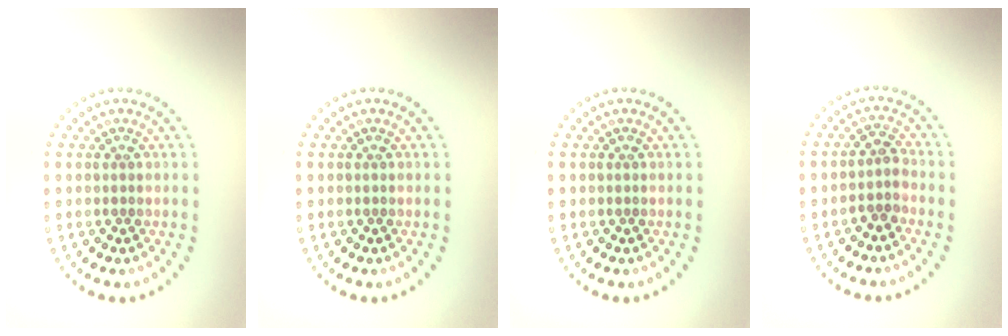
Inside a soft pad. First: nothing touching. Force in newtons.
{"total": 0.0}
{"total": 0.0}
{"total": 1.9, "press": 1.5, "slide": 1.2}